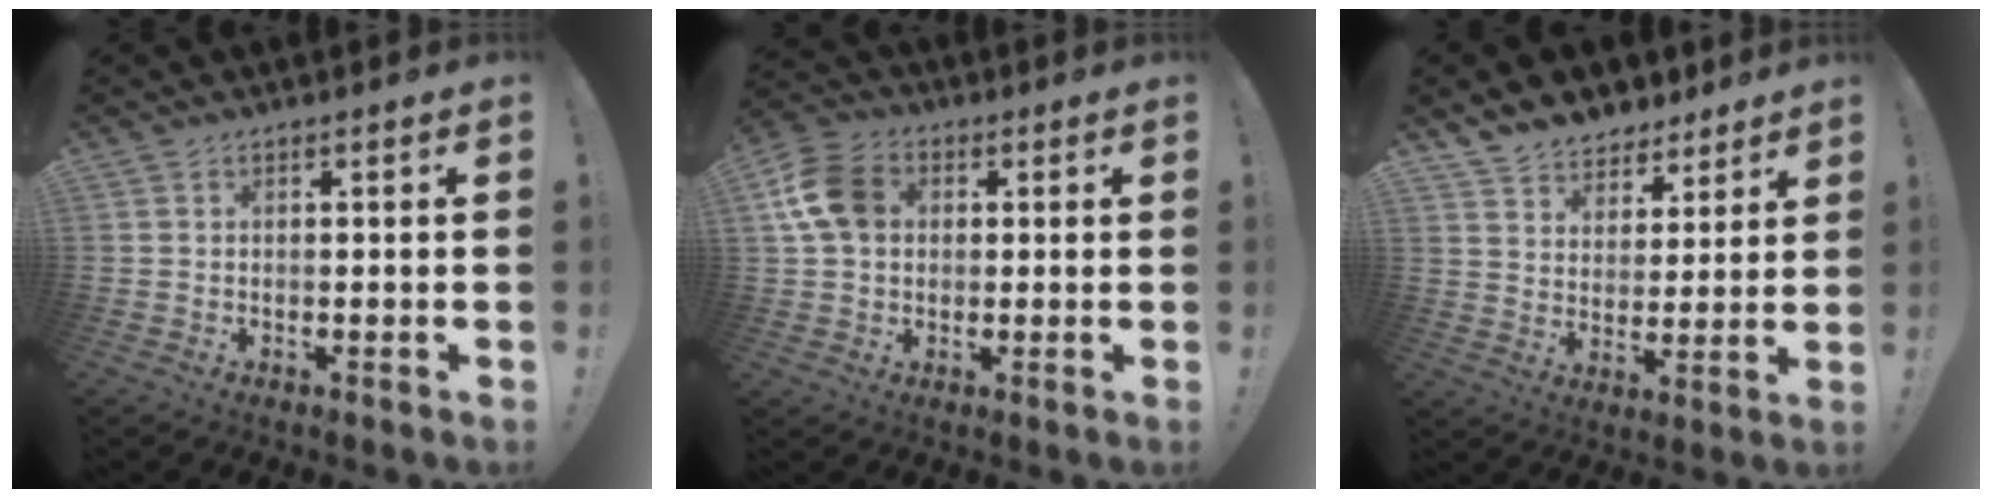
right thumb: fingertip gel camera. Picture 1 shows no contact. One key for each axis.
{"total": 12.0, "fx": 2.5, "fy": 9.2, "fz": 7.2, "tx": -0.130, "ty": 0.011, "tz": 0.055}
{"total": 7.9, "fx": 6.4, "fy": 4.6, "fz": 0.8, "tx": -0.010, "ty": -0.058, "tz": 0.124}